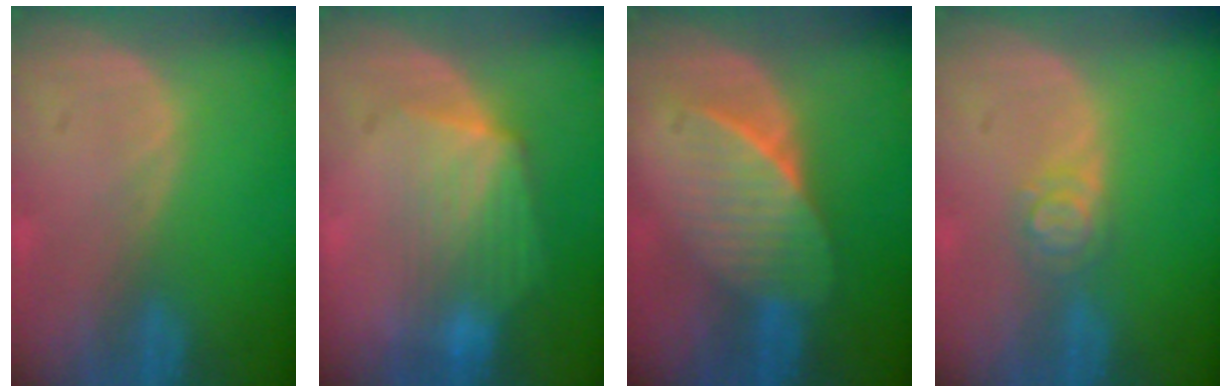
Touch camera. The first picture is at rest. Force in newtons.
{"total": 7.1, "press": 6.8, "slide": 2.3}
{"total": 7.5, "press": 6.8, "slide": 3.2}
{"total": 2.9, "press": 2.9, "slide": 0.3}